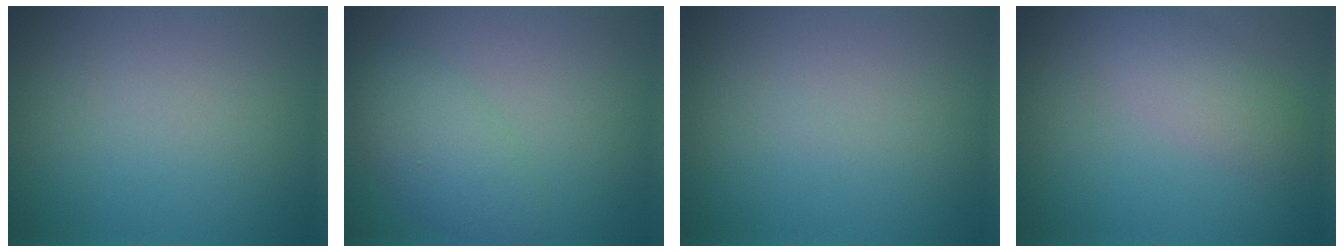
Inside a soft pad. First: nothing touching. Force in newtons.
{"total": 3.8, "press": 3.8, "slide": 0.1}
{"total": 0.0}
{"total": 2.9, "press": 2.9, "slide": 0.3}